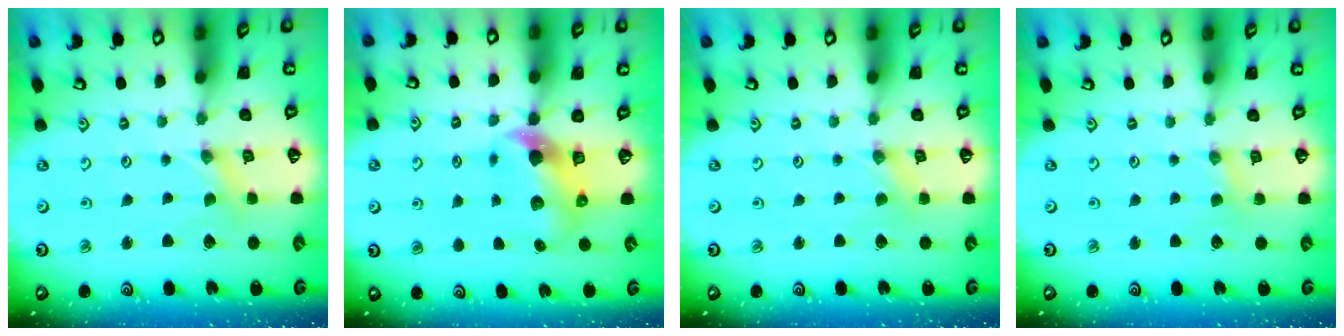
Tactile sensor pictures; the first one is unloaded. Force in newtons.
{"total": 7.1, "press": 7.0, "slide": 1.0}
{"total": 0.7, "press": 0.6, "slide": 0.1}
{"total": 2.3, "press": 2.3, "slide": 0.3}